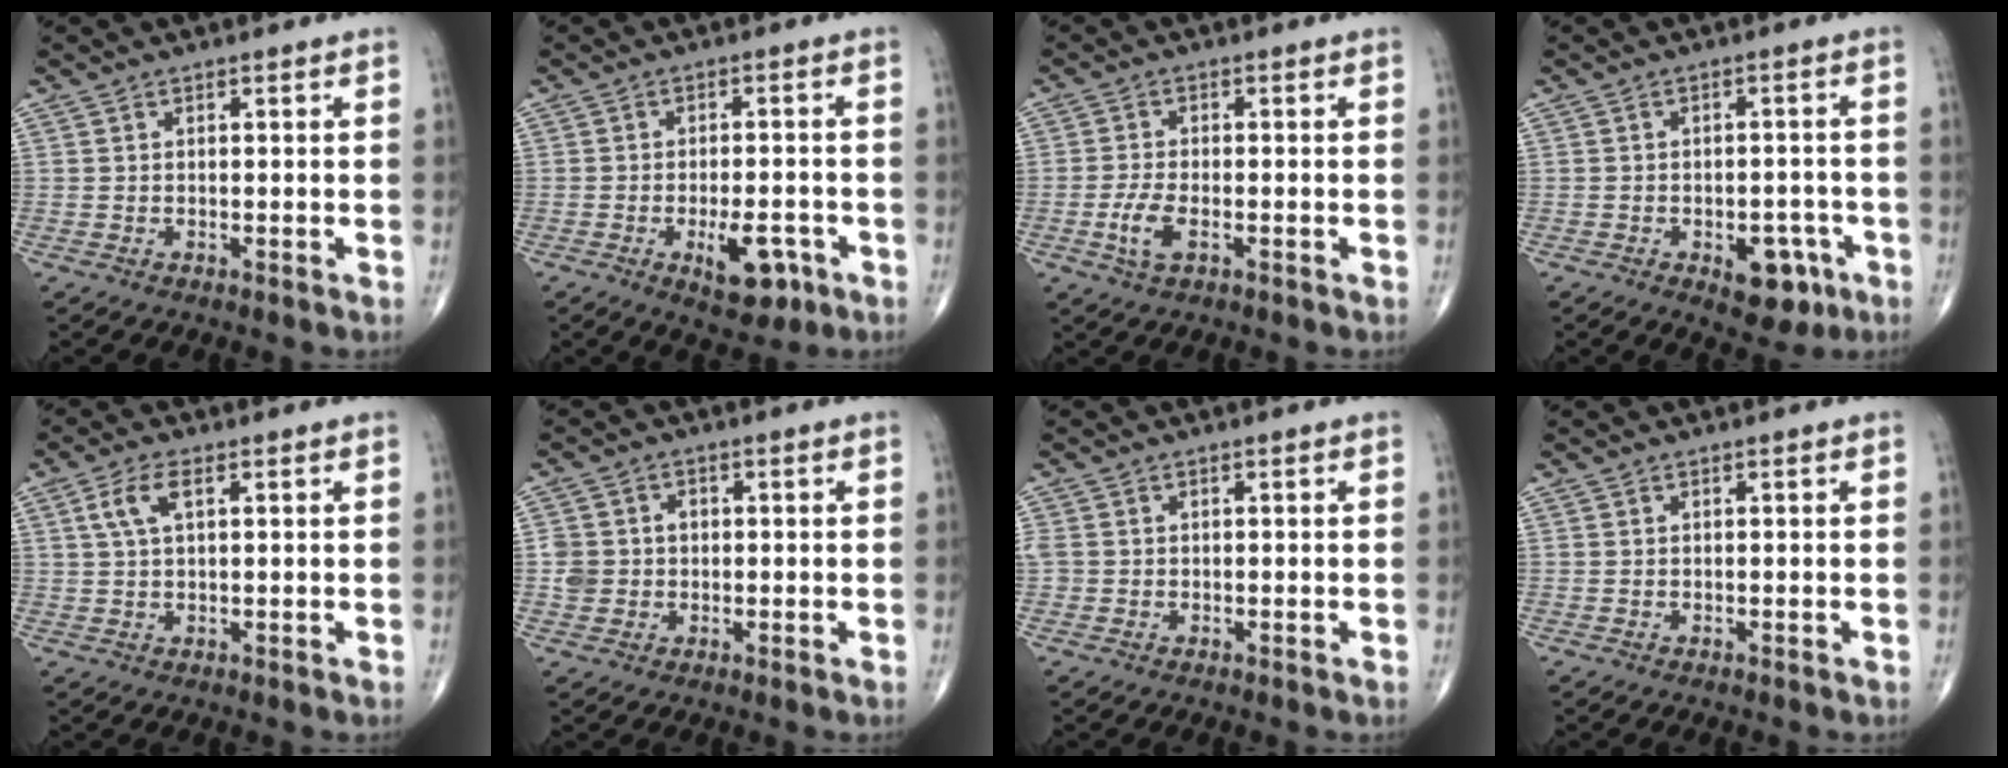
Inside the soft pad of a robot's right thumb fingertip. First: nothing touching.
{"total": 7.8, "force": [-3.2, 3.6, 6.2], "torque": [-0.078, 0.009, -0.040]}
{"total": 4.4, "force": [-1.5, 1.9, 3.7], "torque": [-0.084, 0.003, -0.028]}
{"total": 7.7, "force": [-3.5, 4.3, 5.4], "torque": [-0.043, 0.018, -0.038]}
{"total": 4.7, "force": [1.6, 2.0, 3.9], "torque": [-0.089, 0.010, 0.033]}
{"total": 4.4, "force": [-0.1, 4.1, 1.4], "torque": [-0.004, 0.011, -0.002]}
{"total": 1.9, "force": [0.0, 1.7, 0.9], "torque": [-0.016, 0.004, 0.000]}
{"total": 0.0}